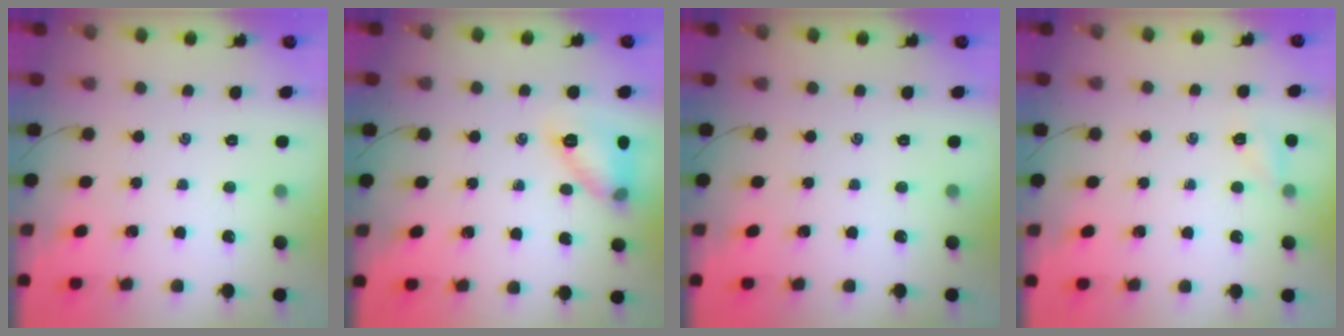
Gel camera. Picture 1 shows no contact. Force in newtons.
{"total": 11.5, "press": 11.5, "slide": 0.6}
{"total": 0.0}
{"total": 4.2, "press": 4.0, "slide": 1.3}